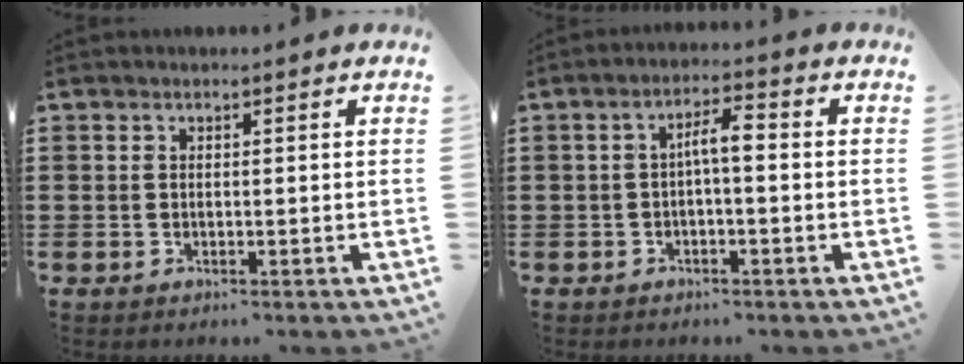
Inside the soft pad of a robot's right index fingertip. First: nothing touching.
{"total": 3.8, "force": [-0.4, 0.9, 3.6], "torque": [-0.068, 0.011, -0.011]}